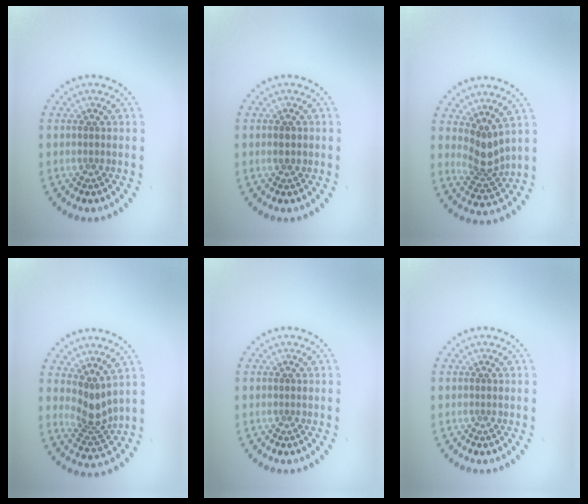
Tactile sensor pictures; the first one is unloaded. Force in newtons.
{"total": 1.3, "press": 1.3, "slide": 0.1}
{"total": 2.8, "press": 2.0, "slide": 1.9}
{"total": 2.8, "press": 2.0, "slide": 2.0}
{"total": 0.0}
{"total": 0.0}